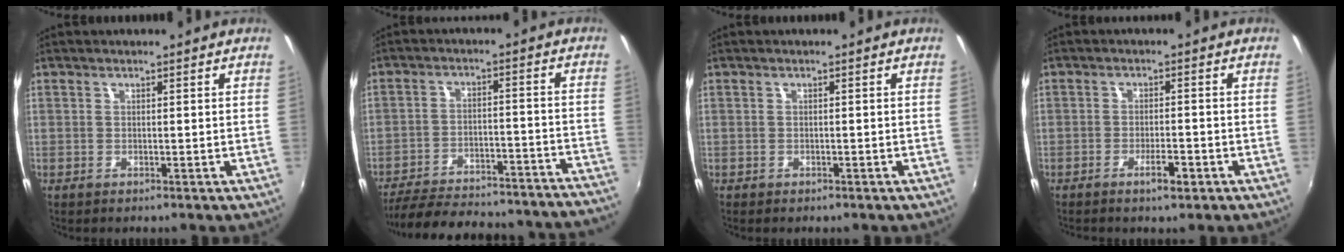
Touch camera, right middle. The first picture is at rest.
{"total": 30.3, "force": [-27.6, 5.4, 11.2], "torque": [-0.197, -0.015, -0.354]}
{"total": 0.8, "force": [-0.6, 0.5, 0.1], "torque": [-0.007, -0.001, -0.007]}
{"total": 3.2, "force": [-1.8, 0.7, 2.5], "torque": [-0.049, -0.001, -0.027]}